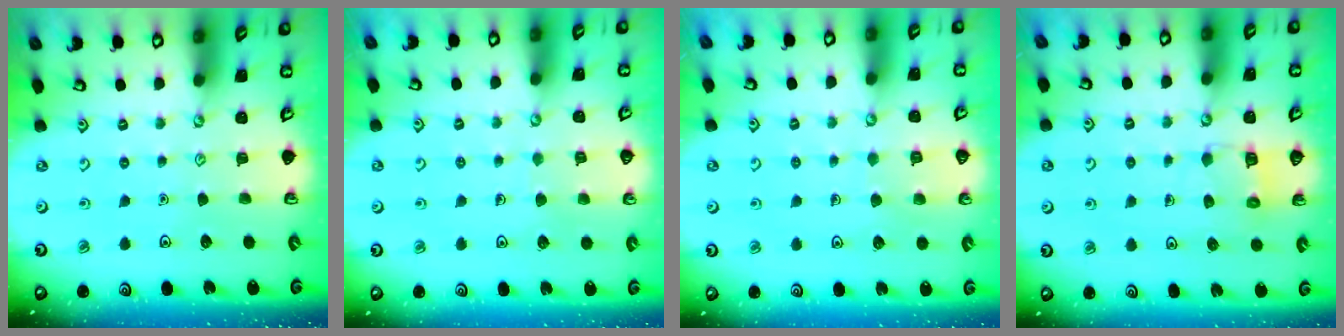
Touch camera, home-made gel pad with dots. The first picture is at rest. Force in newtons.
{"total": 3.6, "press": 3.6, "slide": 0.3}
{"total": 6.0, "press": 6.0, "slide": 0.5}
{"total": 6.3, "press": 6.3, "slide": 0.6}